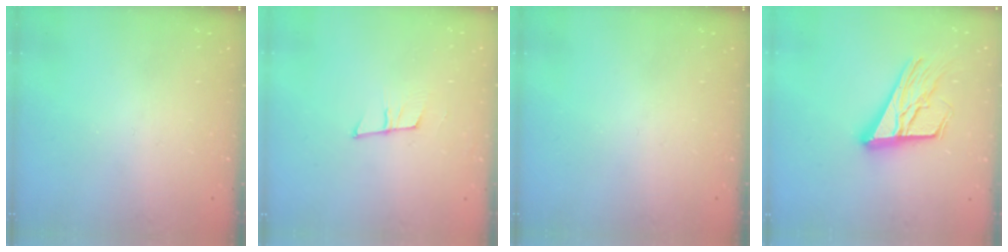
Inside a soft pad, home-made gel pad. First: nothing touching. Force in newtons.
{"total": 6.9, "press": 6.3, "slide": 2.8}
{"total": 0.0}
{"total": 18.0, "press": 17.9, "slide": 1.8}